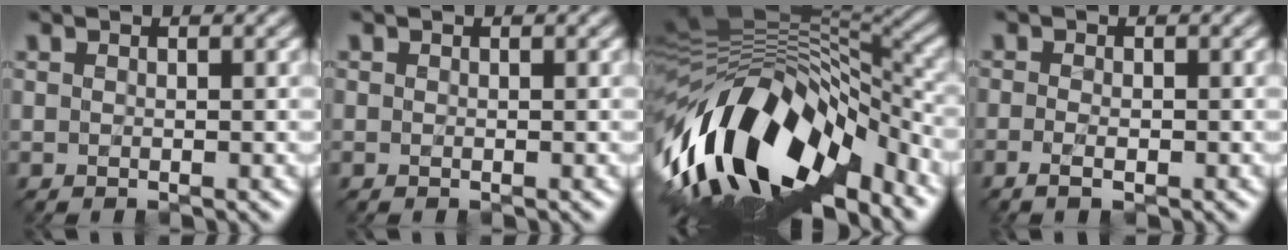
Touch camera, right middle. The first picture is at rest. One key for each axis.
{"total": 0.0}
{"total": 15.4, "fx": -7.4, "fy": 7.0, "fz": 11.5, "tx": -0.201, "ty": 0.016, "tz": -0.132}
{"total": 1.2, "fx": -0.7, "fy": 0.4, "fz": 0.9, "tx": -0.019, "ty": -0.008, "tz": -0.008}